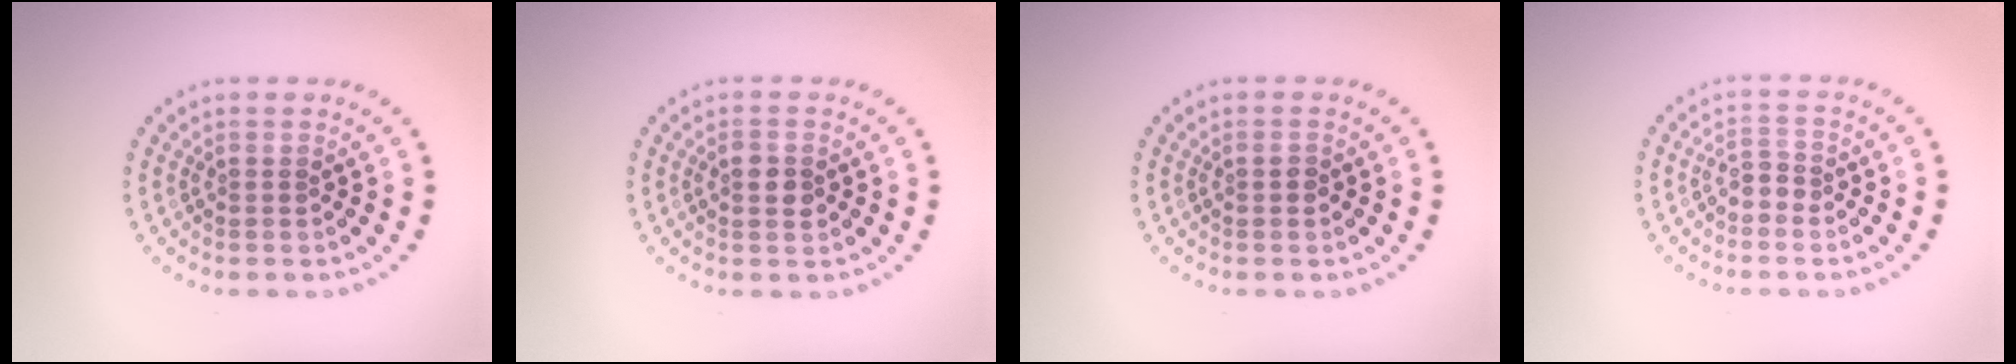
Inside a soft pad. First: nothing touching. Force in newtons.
{"total": 1.6, "press": 1.6, "slide": 0.1}
{"total": 0.7, "press": 0.7, "slide": 0.0}
{"total": 1.4, "press": 1.2, "slide": 0.7}